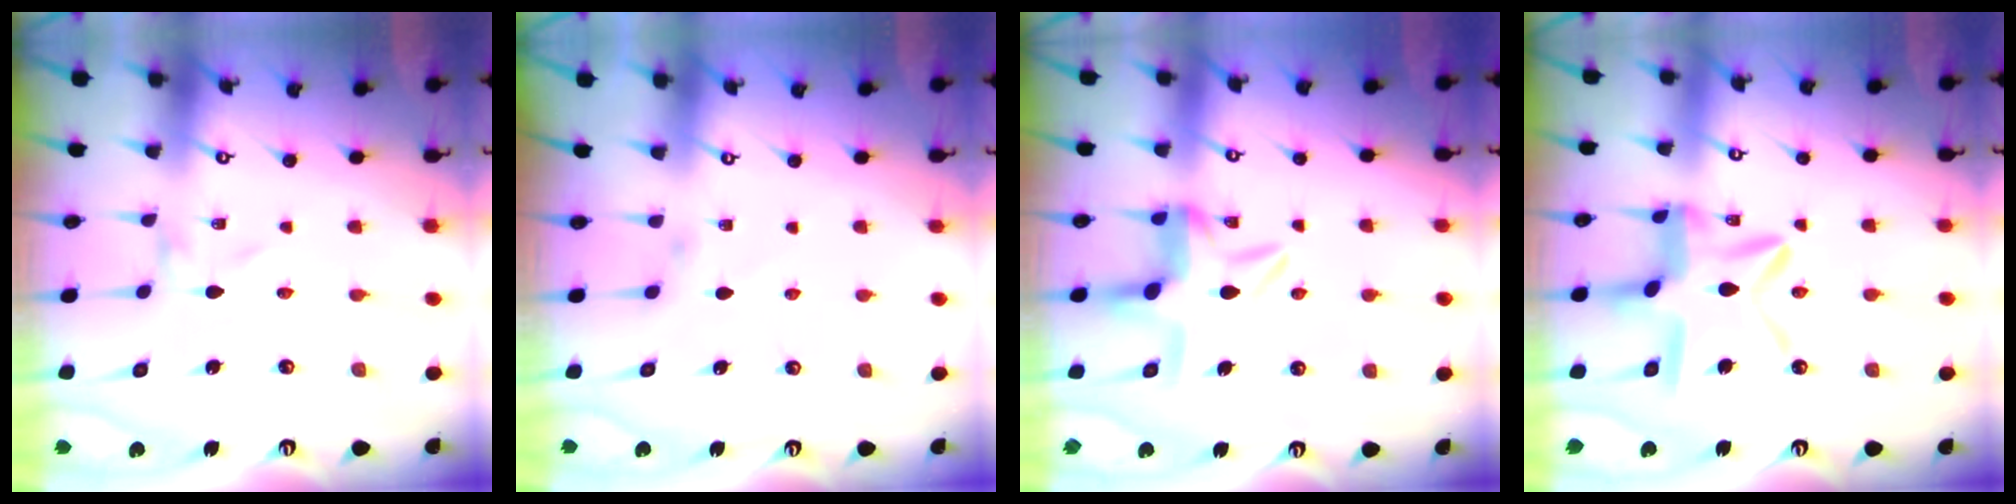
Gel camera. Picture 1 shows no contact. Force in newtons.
{"total": 2.7, "press": 2.7, "slide": 0.5}
{"total": 8.4, "press": 8.3, "slide": 1.0}
{"total": 14.4, "press": 14.3, "slide": 1.3}